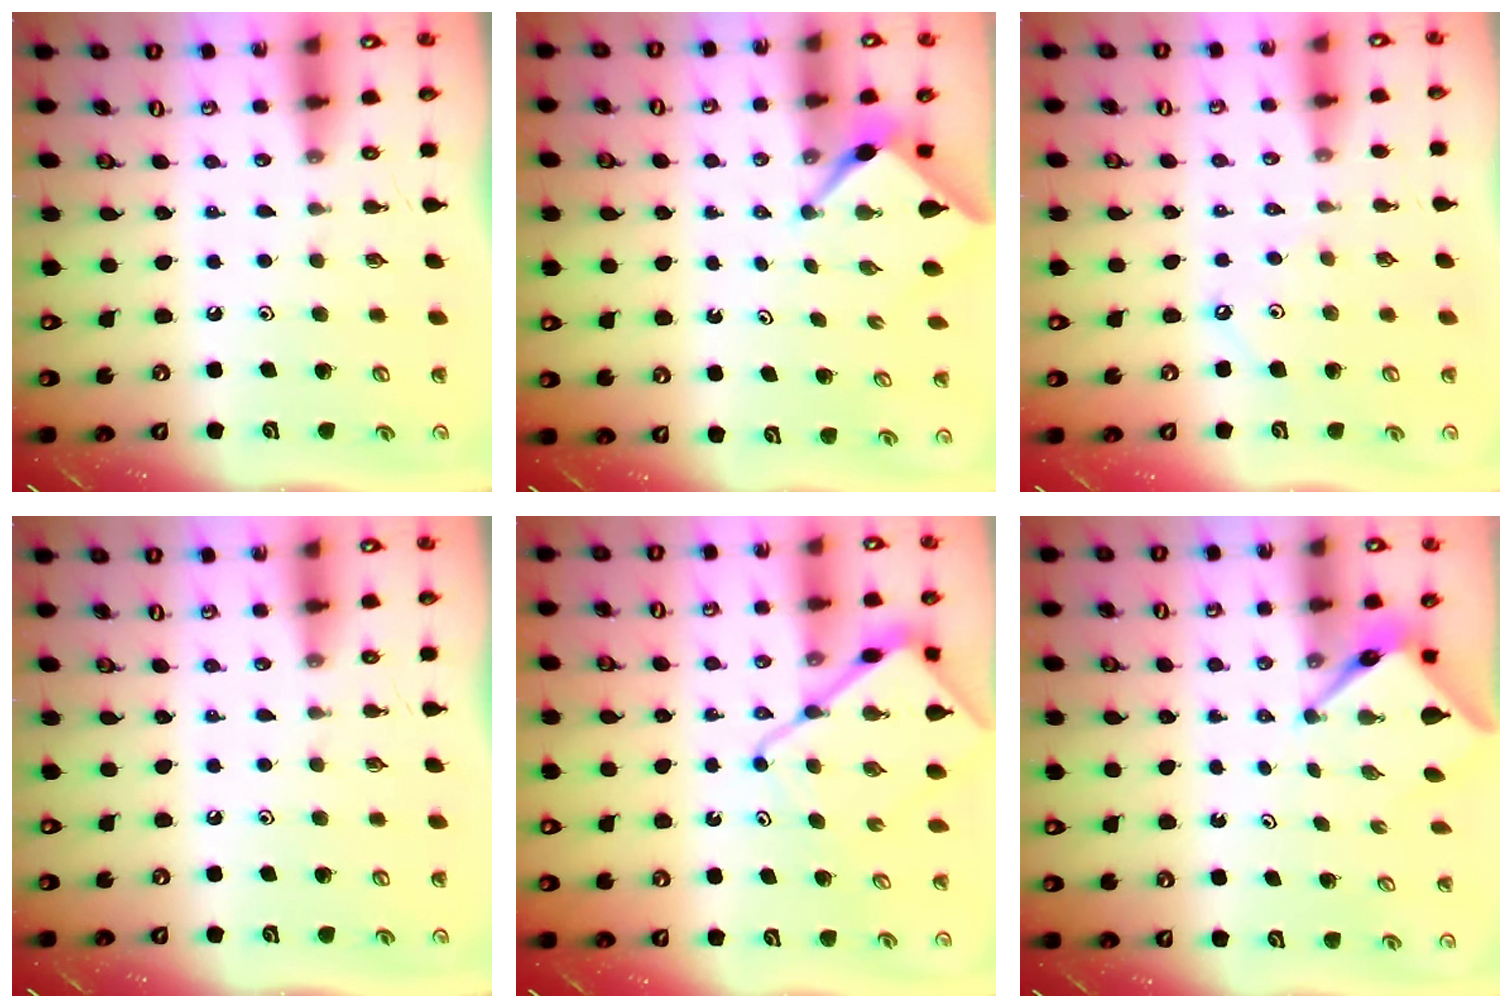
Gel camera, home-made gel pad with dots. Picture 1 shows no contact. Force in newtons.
{"total": 2.2, "press": 2.2, "slide": 0.3}
{"total": 2.5, "press": 2.5, "slide": 0.4}
{"total": 0.0}
{"total": 10.3, "press": 10.2, "slide": 1.1}
{"total": 3.9, "press": 3.9, "slide": 0.2}